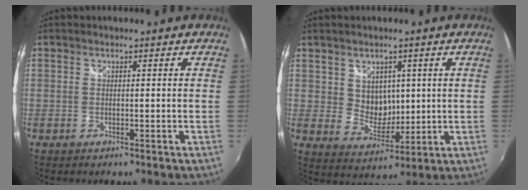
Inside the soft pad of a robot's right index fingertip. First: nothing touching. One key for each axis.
{"total": 6.2, "fx": 2.0, "fy": 5.2, "fz": 2.7, "tx": -0.042, "ty": -0.002, "tz": 0.045}